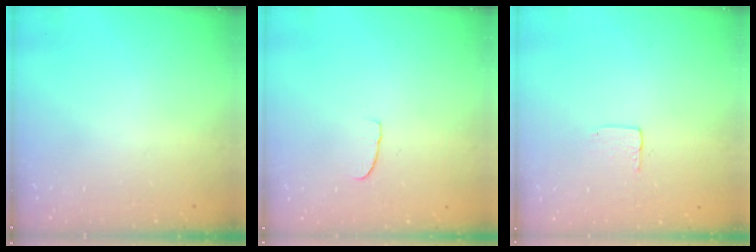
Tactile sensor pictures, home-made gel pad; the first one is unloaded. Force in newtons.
{"total": 4.2, "press": 4.2, "slide": 0.4}
{"total": 3.9, "press": 3.9, "slide": 0.1}